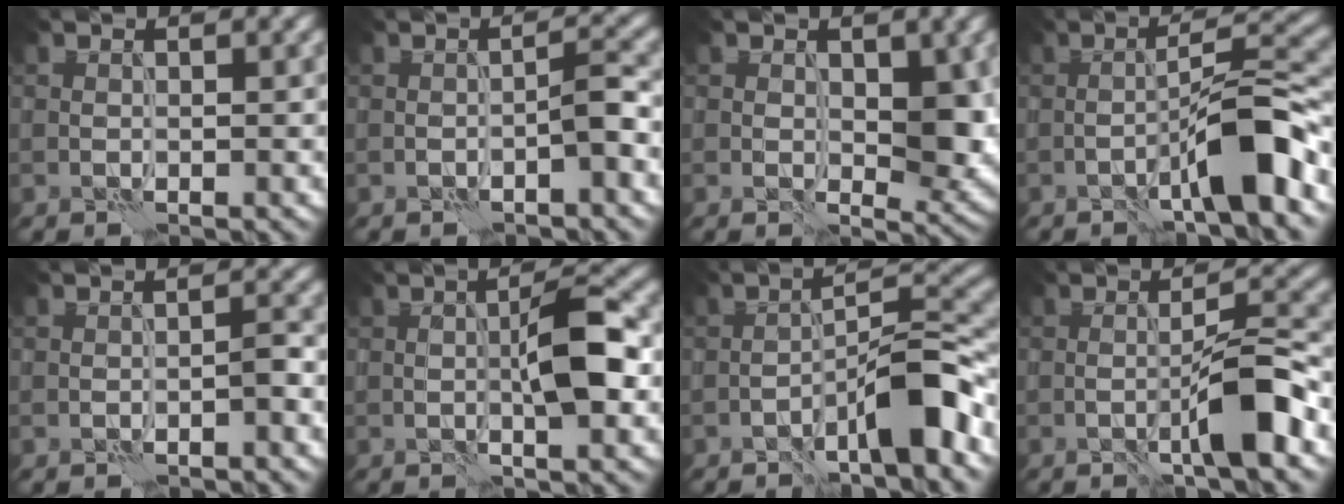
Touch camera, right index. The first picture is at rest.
{"total": 1.8, "force": [-1.0, 0.1, 1.4], "torque": [-0.025, 0.012, -0.020]}
{"total": 4.5, "force": [0.6, 2.8, 3.5], "torque": [-0.045, -0.011, 0.012]}
{"total": 7.0, "force": [-3.0, 1.1, 6.2], "torque": [-0.095, 0.028, -0.052]}
{"total": 1.0, "force": [-0.7, 0.0, 0.6], "torque": [-0.010, 0.008, -0.012]}
{"total": 4.8, "force": [-0.2, 1.1, 4.7], "torque": [-0.086, 0.011, -0.009]}
{"total": 6.8, "force": [-3.8, 1.5, 5.5], "torque": [-0.081, 0.025, -0.065]}
{"total": 5.4, "force": [-2.0, 0.6, 5.0], "torque": [-0.076, 0.016, -0.038]}